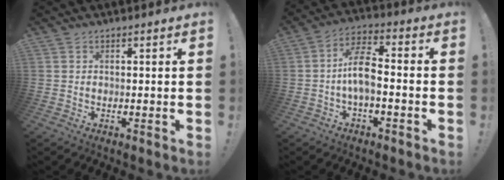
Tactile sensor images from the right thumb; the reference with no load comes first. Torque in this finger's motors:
{"motor_torque": [2.68, 2.30, 1.40, -1.37, 0.61]}